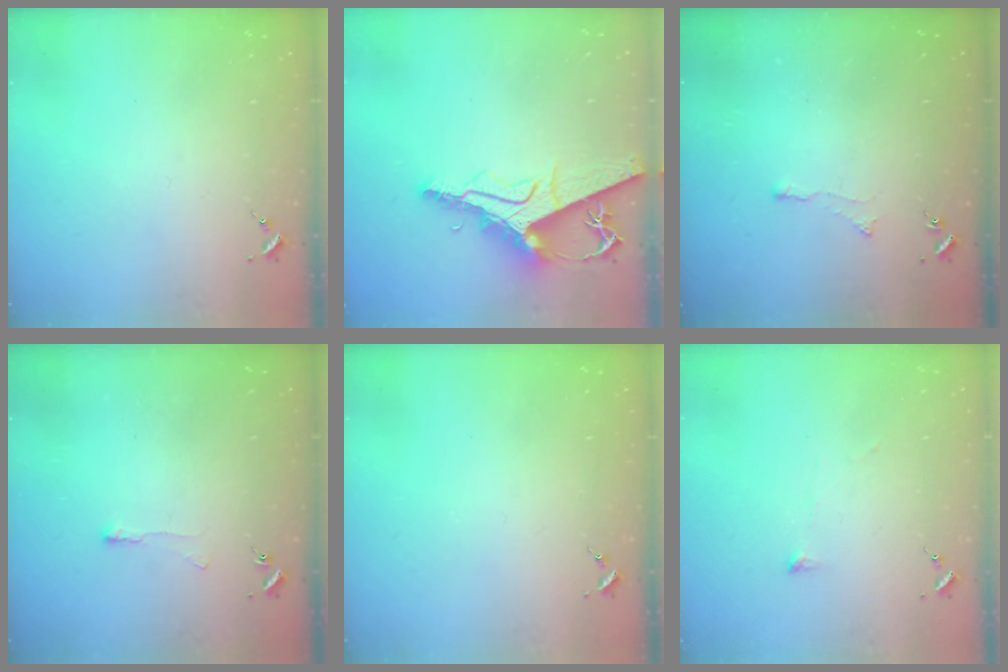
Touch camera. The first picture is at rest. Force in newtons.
{"total": 12.6, "press": 12.5, "slide": 1.1}
{"total": 2.6, "press": 2.5, "slide": 0.6}
{"total": 3.9, "press": 3.8, "slide": 0.5}
{"total": 0.0}
{"total": 2.8, "press": 2.7, "slide": 0.5}